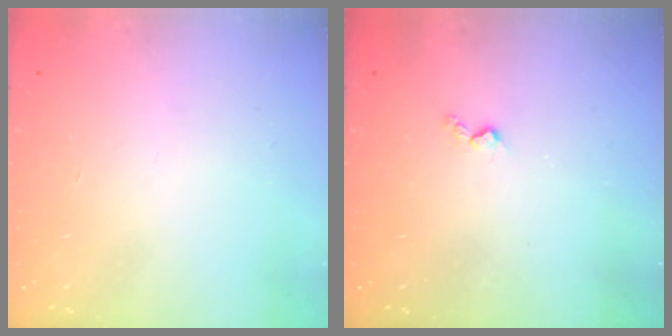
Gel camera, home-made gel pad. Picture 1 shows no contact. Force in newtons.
{"total": 2.9, "press": 2.9, "slide": 0.5}